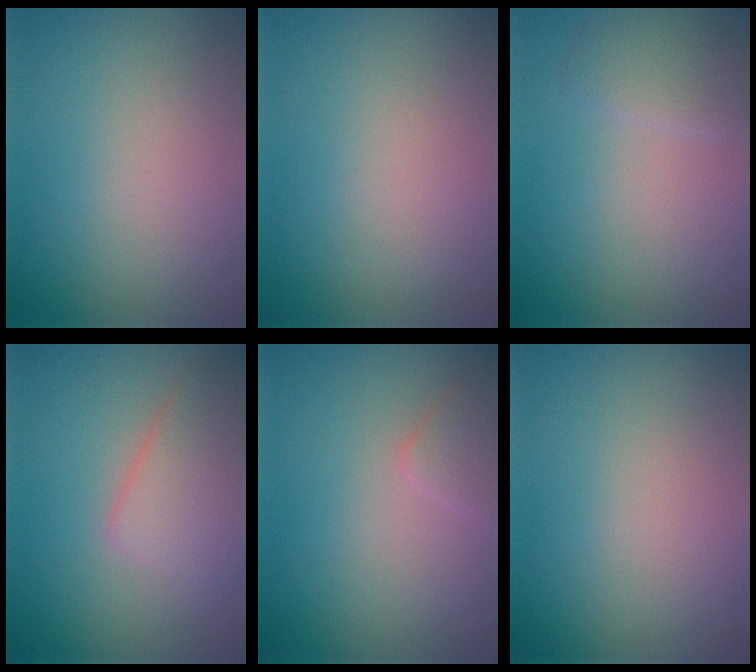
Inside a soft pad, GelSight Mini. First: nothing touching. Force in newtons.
{"total": 0.0}
{"total": 1.9, "press": 1.9, "slide": 0.1}
{"total": 3.6, "press": 3.6, "slide": 0.1}
{"total": 1.6, "press": 1.6, "slide": 0.1}
{"total": 0.0}